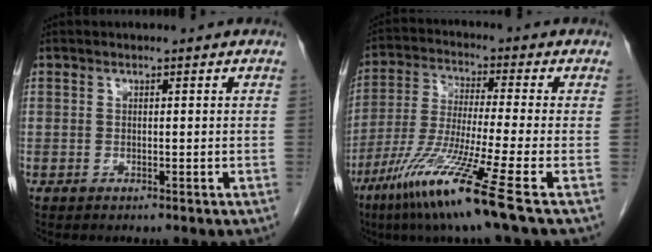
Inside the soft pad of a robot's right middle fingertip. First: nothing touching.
{"total": 13.4, "force": [-7.7, -1.8, 10.8], "torque": [-0.221, -0.051, -0.148]}